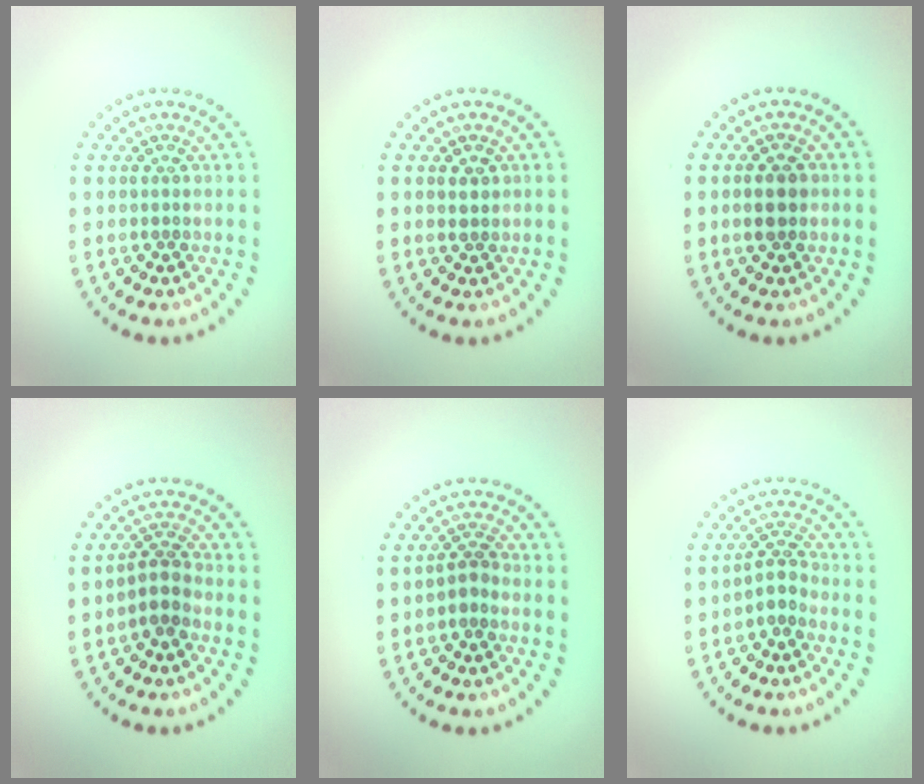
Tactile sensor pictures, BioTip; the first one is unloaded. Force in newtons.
{"total": 1.1, "press": 1.0, "slide": 0.5}
{"total": 2.3, "press": 2.3, "slide": 0.0}
{"total": 2.4, "press": 1.9, "slide": 1.4}
{"total": 1.6, "press": 1.4, "slide": 0.9}
{"total": 2.0, "press": 1.6, "slide": 1.2}